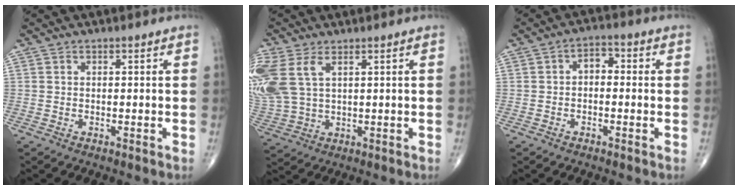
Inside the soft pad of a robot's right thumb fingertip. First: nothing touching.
{"total": 13.0, "force": [4.7, 7.6, 9.4], "torque": [-0.255, 0.000, 0.107]}
{"total": 3.9, "force": [-0.1, 2.5, 2.9], "torque": [-0.031, 0.017, -0.014]}